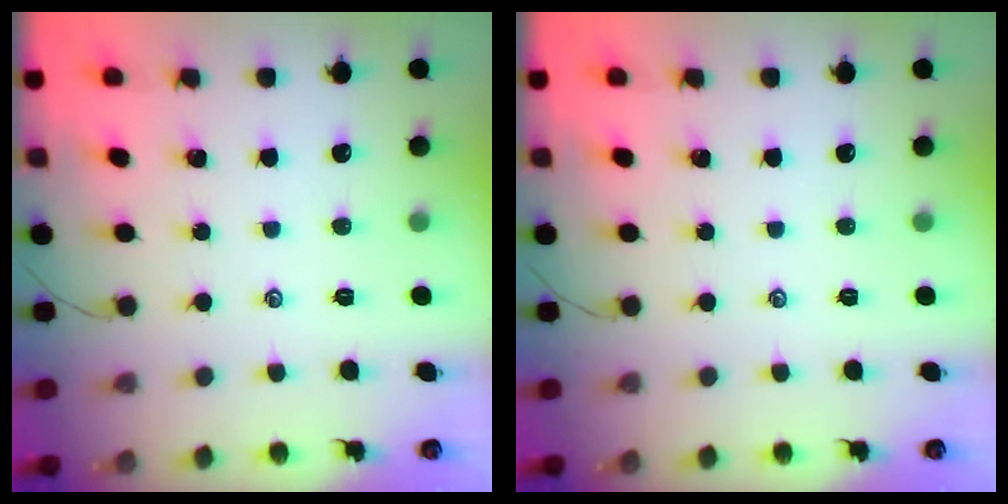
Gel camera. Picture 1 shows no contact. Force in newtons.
{"total": 0.0}